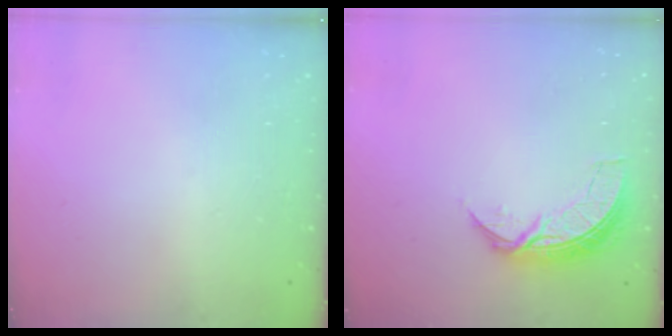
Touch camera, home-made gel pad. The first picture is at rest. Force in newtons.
{"total": 7.3, "press": 7.3, "slide": 0.5}